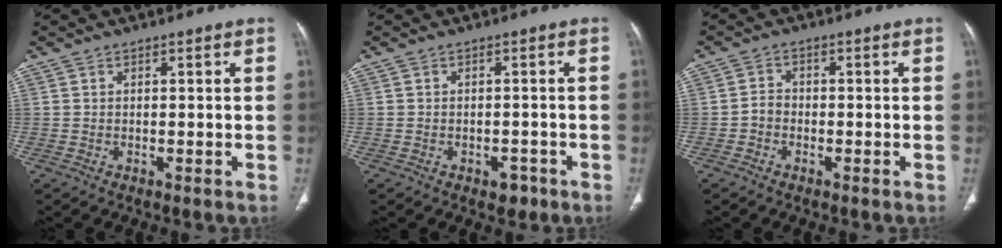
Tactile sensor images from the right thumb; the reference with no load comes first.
{"total": 2.4, "force": [-1.5, 1.7, 1.0], "torque": [0.003, 0.009, -0.013]}
{"total": 2.2, "force": [-0.9, 1.7, 1.0], "torque": [-0.009, 0.011, -0.024]}